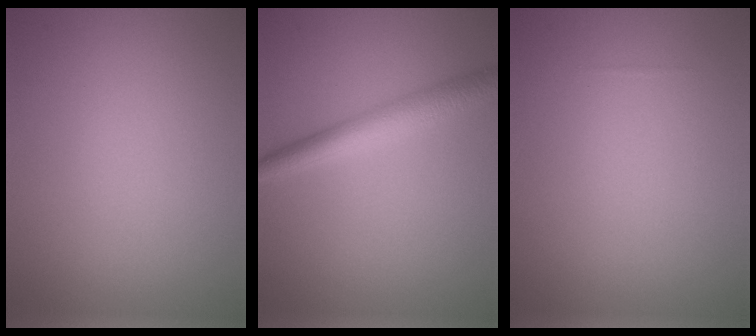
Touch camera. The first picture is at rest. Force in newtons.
{"total": 3.6, "press": 3.6, "slide": 0.1}
{"total": 0.0}